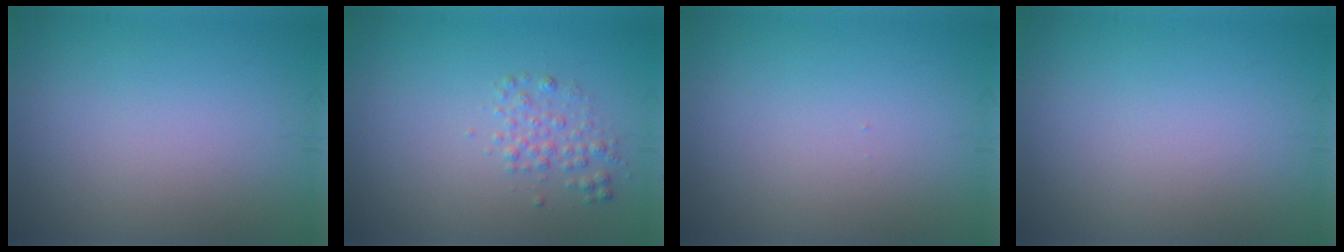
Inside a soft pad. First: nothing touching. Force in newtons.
{"total": 1.6, "press": 1.6, "slide": 0.0}
{"total": 0.0}
{"total": 0.0}